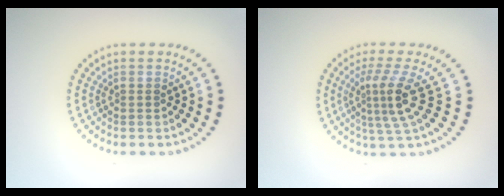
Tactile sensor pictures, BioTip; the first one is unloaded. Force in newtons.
{"total": 3.8, "press": 2.6, "slide": 2.9}